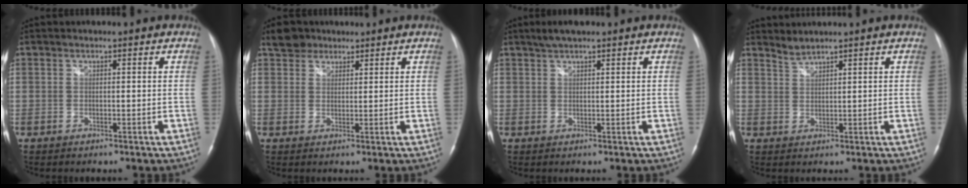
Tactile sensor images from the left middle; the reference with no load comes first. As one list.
[{"total": 3.8, "force": [2.9, 2.3, 0.6], "torque": [-0.017, 0.013, 0.053]}, {"total": 3.1, "force": [2.4, 0.5, 1.8], "torque": [-0.041, 0.010, 0.048]}, {"total": 3.4, "force": [3.0, -1.2, 0.9], "torque": [-0.030, -0.004, 0.072]}]